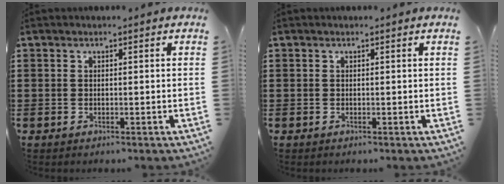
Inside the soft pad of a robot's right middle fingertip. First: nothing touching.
{"total": 0.0}